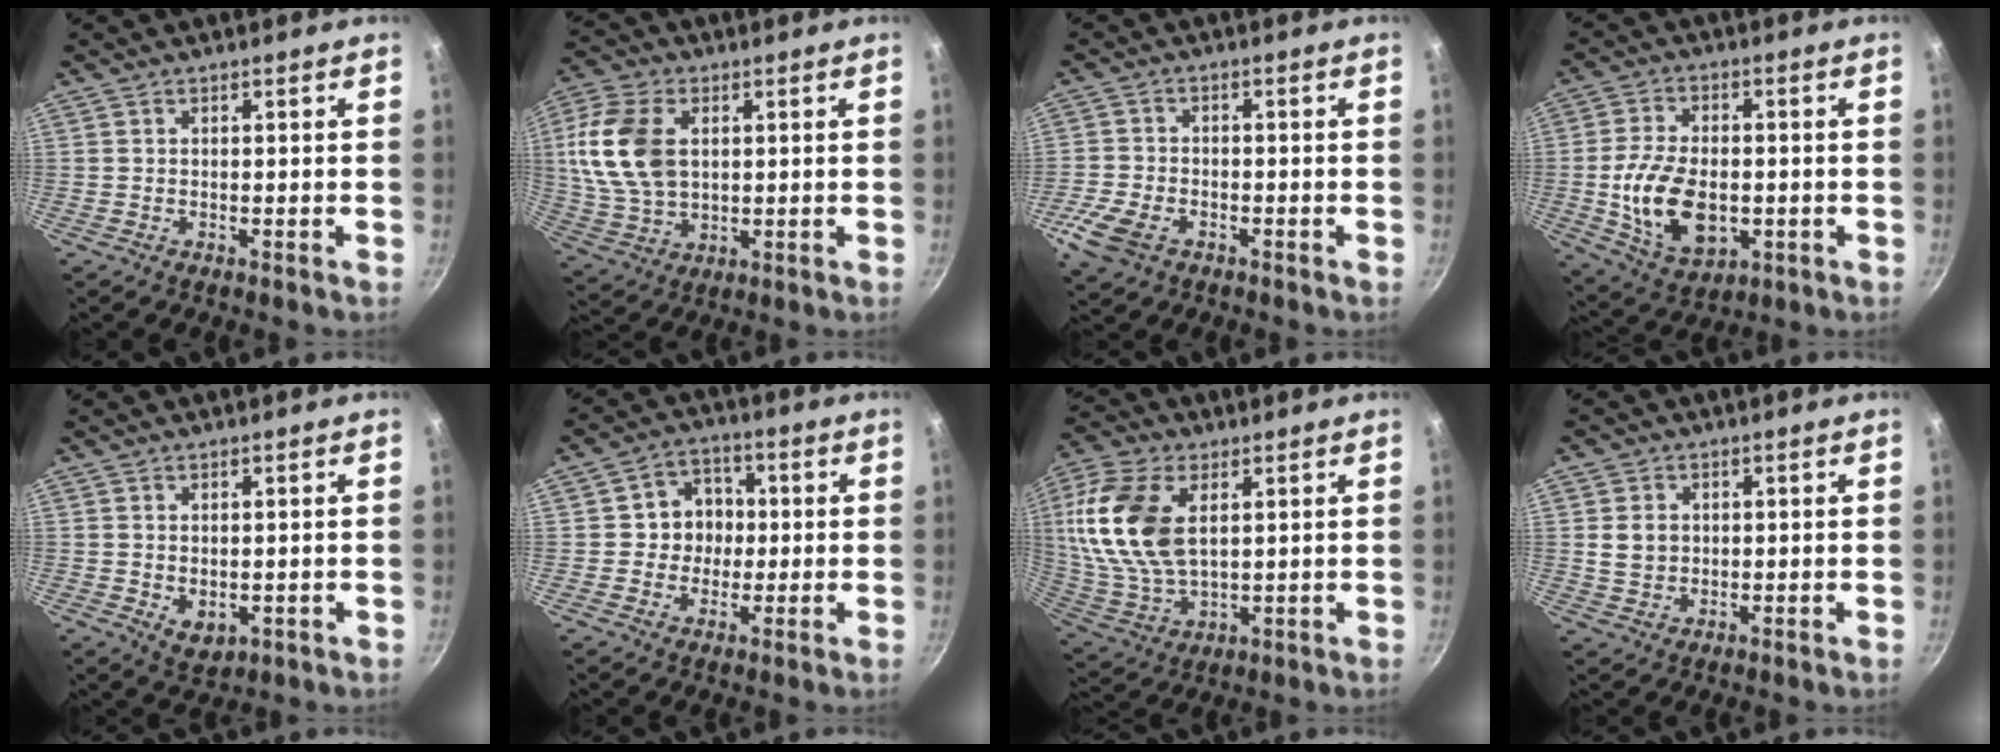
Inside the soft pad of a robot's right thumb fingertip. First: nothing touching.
{"total": 14.8, "force": [2.7, 9.7, 10.8], "torque": [-0.204, -0.004, 0.056]}
{"total": 7.8, "force": [-3.6, 4.9, 4.8], "torque": [-0.109, 0.011, -0.071]}
{"total": 14.5, "force": [-2.0, 8.9, 11.2], "torque": [-0.196, 0.003, -0.025]}
{"total": 4.1, "force": [0.0, 2.9, 2.9], "torque": [-0.041, -0.013, 0.009]}
{"total": 7.6, "force": [0.2, 7.0, 2.9], "torque": [0.003, 0.010, -0.007]}
{"total": 18.5, "force": [4.8, 10.7, 14.4], "torque": [-0.288, -0.017, 0.097]}
{"total": 4.7, "force": [0.7, 4.0, 2.4], "torque": [-0.032, 0.000, 0.015]}